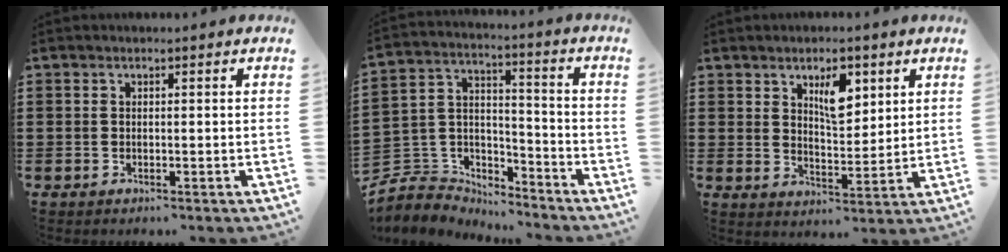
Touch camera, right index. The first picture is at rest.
{"total": 5.5, "force": [-4.7, 2.9, 0.1], "torque": [-0.030, 0.001, -0.099]}
{"total": 6.3, "force": [3.1, 2.8, 4.8], "torque": [-0.072, -0.006, 0.047]}